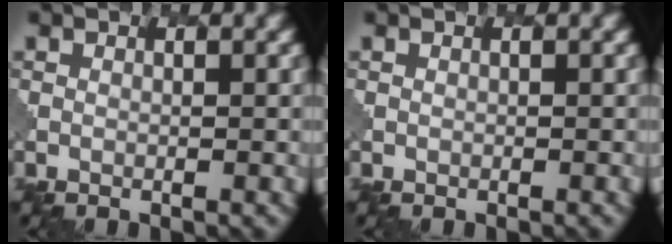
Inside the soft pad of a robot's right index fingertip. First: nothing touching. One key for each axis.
{"total": 0.0}